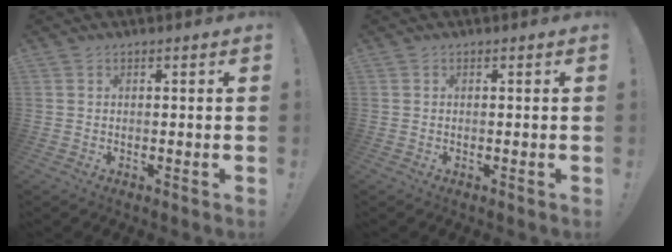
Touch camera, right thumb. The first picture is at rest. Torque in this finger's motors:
{"motor_torque": [-0.07, -0.13, 0.27, -0.27, 0.01]}